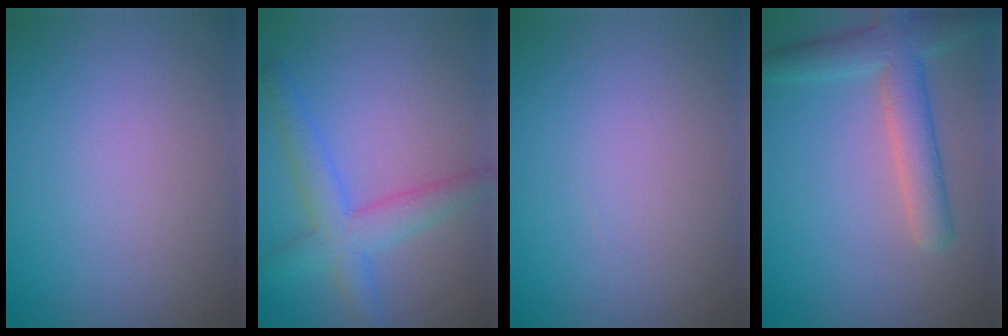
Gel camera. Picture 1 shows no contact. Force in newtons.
{"total": 4.2, "press": 4.2, "slide": 0.1}
{"total": 0.0}
{"total": 4.8, "press": 4.8, "slide": 0.1}